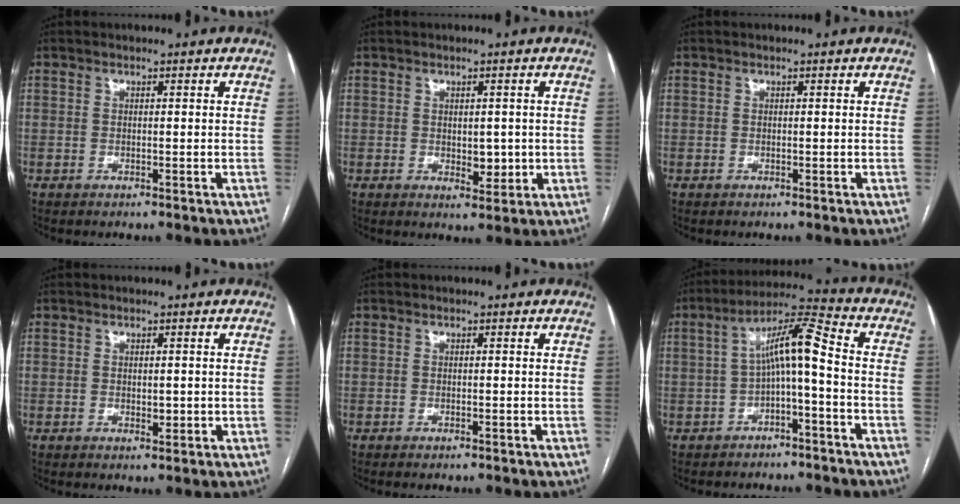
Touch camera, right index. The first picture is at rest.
{"total": 3.7, "force": [0.0, 2.1, 3.0], "torque": [-0.039, -0.003, 0.009]}
{"total": 0.0}
{"total": 1.8, "force": [0.1, 1.0, 1.5], "torque": [-0.020, -0.004, 0.005]}
{"total": 0.5, "force": [-0.4, 0.0, 0.3], "torque": [-0.009, -0.002, -0.006]}
{"total": 8.4, "force": [-1.0, 1.0, 8.2], "torque": [-0.142, 0.038, -0.018]}